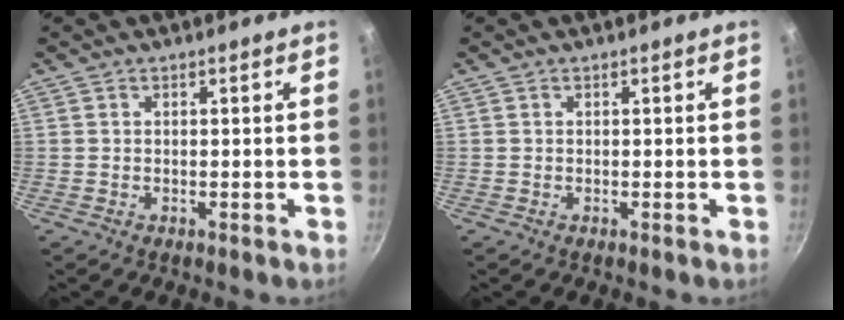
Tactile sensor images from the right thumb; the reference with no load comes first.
{"total": 0.0}